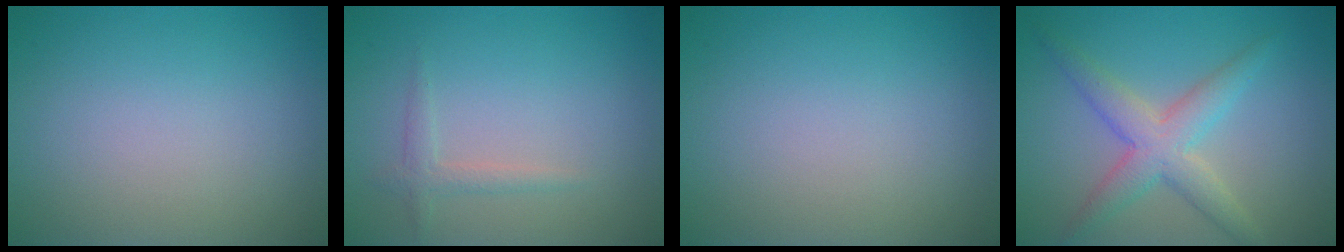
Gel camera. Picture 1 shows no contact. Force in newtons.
{"total": 1.3, "press": 1.3, "slide": 0.1}
{"total": 0.0}
{"total": 4.2, "press": 4.2, "slide": 0.0}